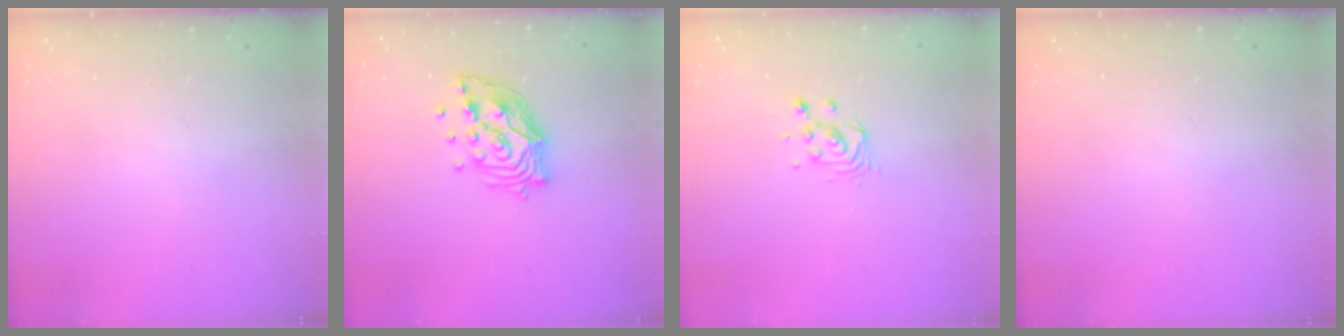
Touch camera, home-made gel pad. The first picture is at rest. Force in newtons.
{"total": 13.4, "press": 13.3, "slide": 1.3}
{"total": 3.9, "press": 3.9, "slide": 0.2}
{"total": 0.0}